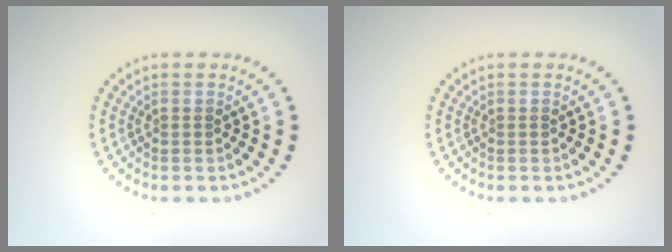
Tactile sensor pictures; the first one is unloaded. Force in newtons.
{"total": 0.0}